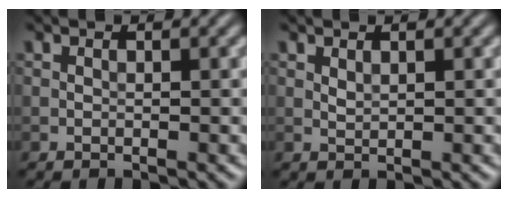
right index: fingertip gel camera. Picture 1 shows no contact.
{"total": 0.7, "force": [0.4, 0.3, 0.4], "torque": [-0.013, -0.002, 0.011]}